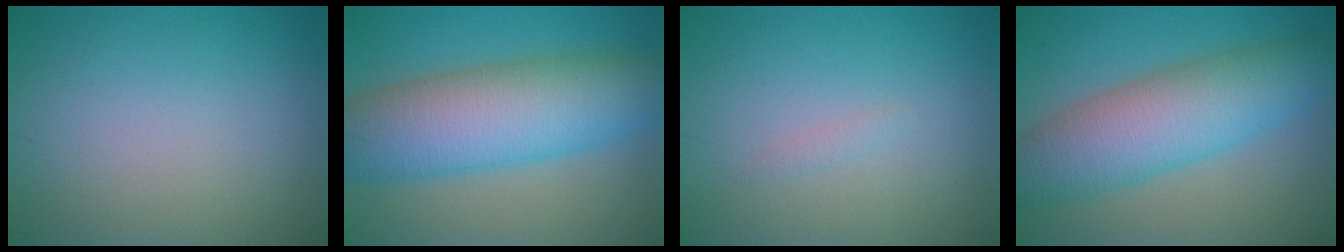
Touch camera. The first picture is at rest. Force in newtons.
{"total": 10.7, "press": 10.7, "slide": 0.1}
{"total": 0.6, "press": 0.6, "slide": 0.0}
{"total": 8.7, "press": 8.7, "slide": 0.2}